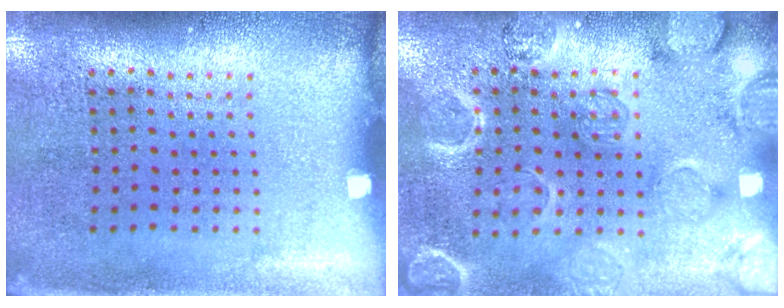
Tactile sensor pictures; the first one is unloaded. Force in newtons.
{"total": 2.4, "press": 2.4, "slide": 0.4}